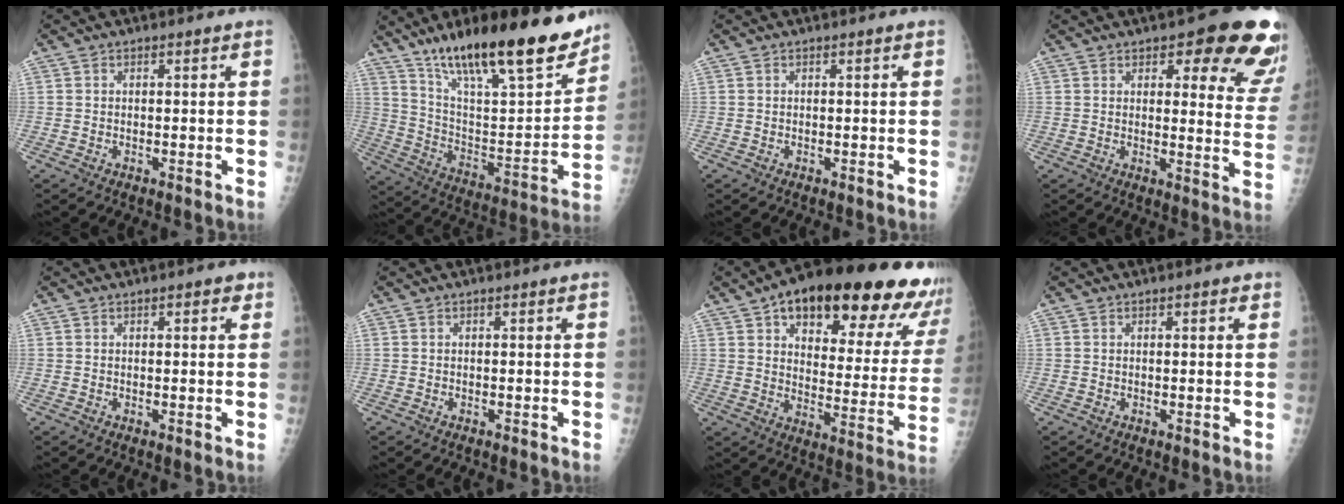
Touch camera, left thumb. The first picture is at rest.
{"total": 27.3, "force": [19.4, 6.7, 18.1], "torque": [-0.258, -0.071, 0.321]}
{"total": 0.0}
{"total": 16.5, "force": [10.2, 6.1, 11.5], "torque": [-0.083, -0.049, 0.104]}
{"total": 1.9, "force": [1.0, 0.8, 1.4], "torque": [-0.011, 0.000, 0.009]}
{"total": 0.0}
{"total": 28.9, "force": [18.5, 10.8, 19.4], "torque": [-0.227, -0.042, 0.250]}
{"total": 1.2, "force": [0.7, 0.5, 0.9], "torque": [-0.010, 0.000, 0.007]}